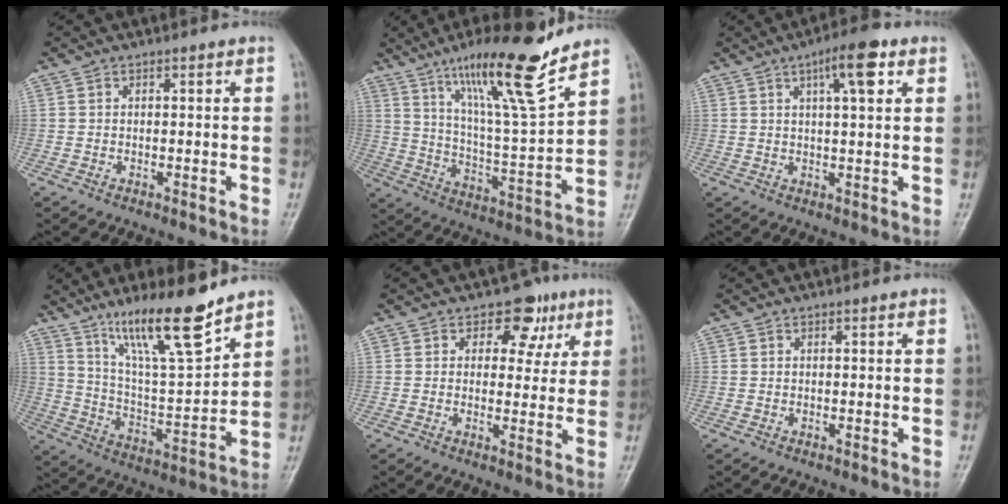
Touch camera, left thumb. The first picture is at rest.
{"total": 18.2, "force": [12.9, 1.7, 12.8], "torque": [-0.197, -0.075, 0.221]}
{"total": 7.8, "force": [3.5, 2.2, 6.6], "torque": [-0.095, -0.003, 0.050]}
{"total": 15.9, "force": [11.6, 2.5, 10.7], "torque": [-0.171, -0.073, 0.215]}
{"total": 7.1, "force": [3.3, 5.2, 3.5], "torque": [0.001, -0.006, 0.038]}
{"total": 0.0}